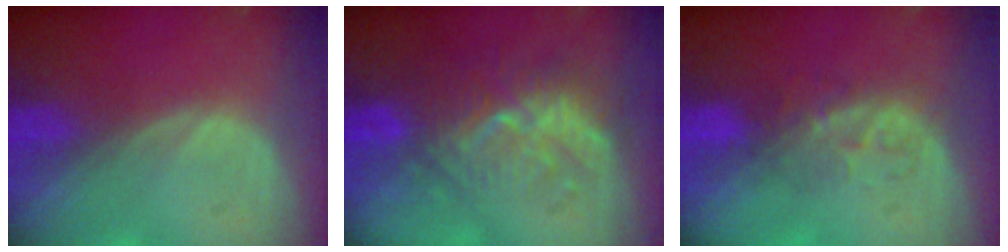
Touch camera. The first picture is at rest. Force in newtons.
{"total": 8.8, "press": 8.5, "slide": 2.4}
{"total": 4.1, "press": 4.0, "slide": 1.2}